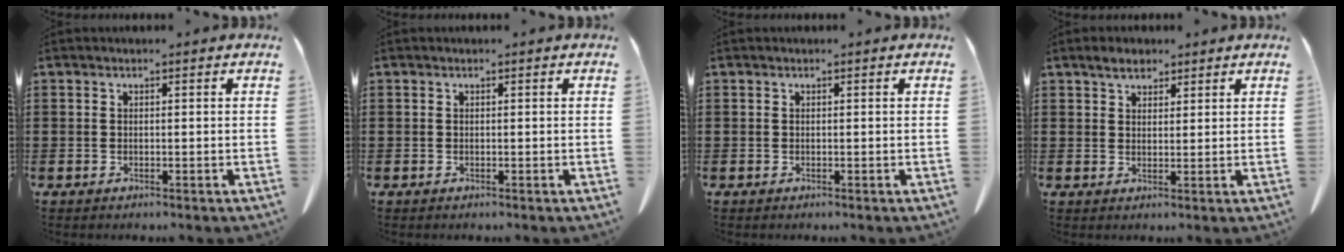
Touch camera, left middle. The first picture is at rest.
{"total": 0.0}
{"total": 0.0}
{"total": 3.1, "force": [2.5, 1.4, 1.2], "torque": [-0.021, 0.003, 0.047]}